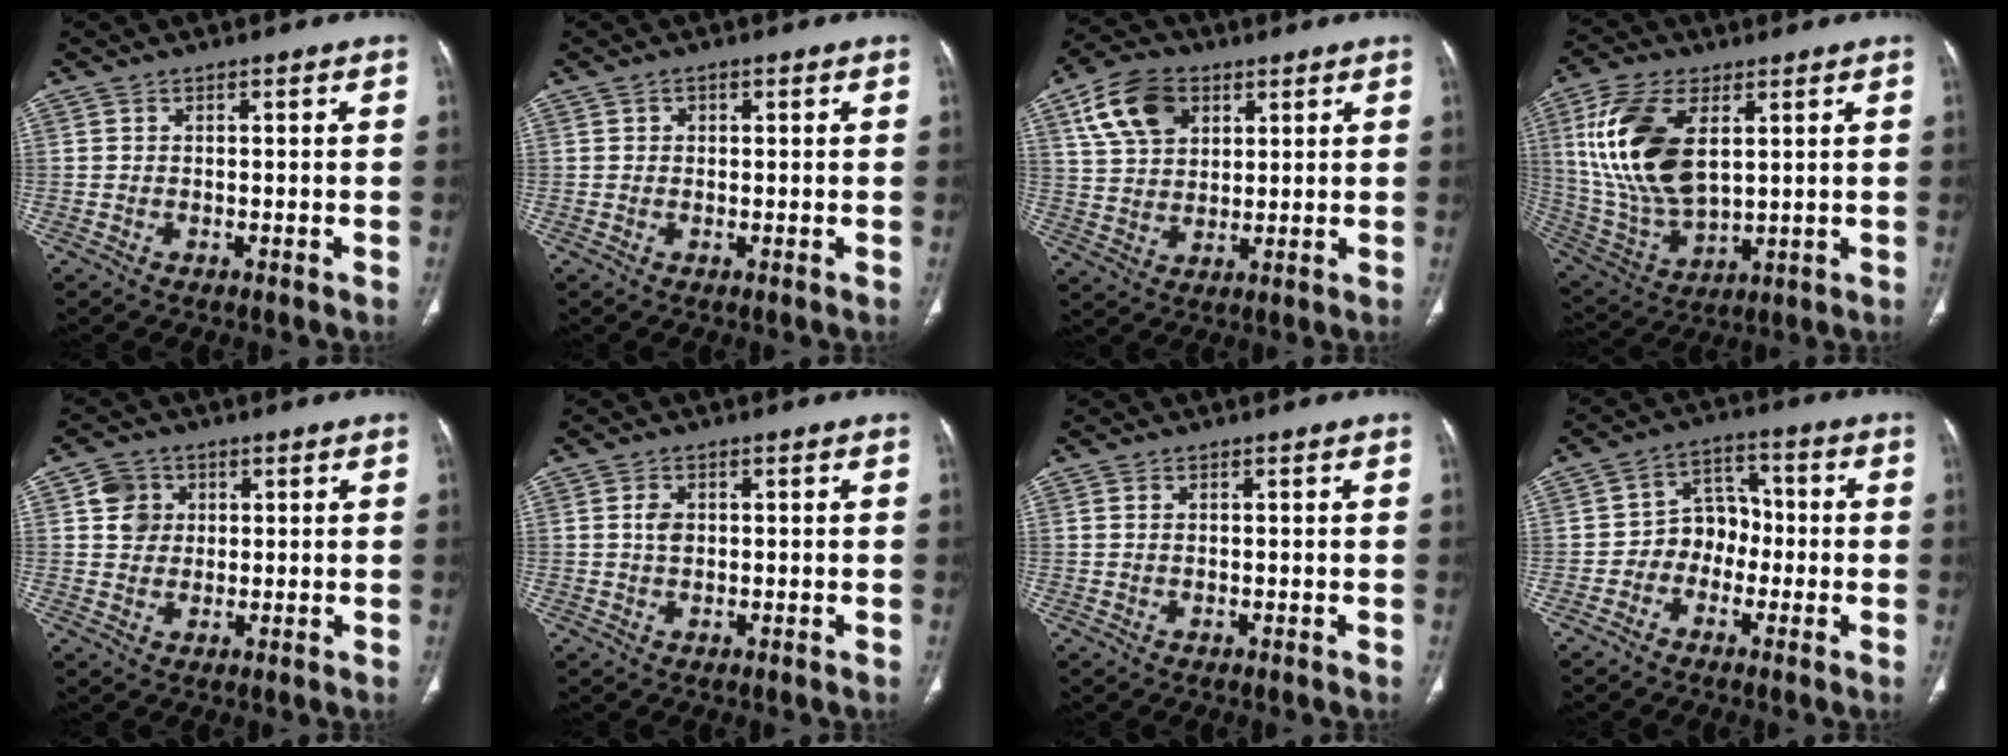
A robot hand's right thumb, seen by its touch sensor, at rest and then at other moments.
{"total": 1.0, "force": [0.3, 0.8, 0.4], "torque": [0.000, 0.001, 0.004]}
{"total": 11.7, "force": [5.3, 7.8, 7.0], "torque": [-0.114, -0.007, 0.100]}
{"total": 18.7, "force": [5.0, 10.0, 15.0], "torque": [-0.302, -0.018, 0.105]}
{"total": 5.0, "force": [1.5, 4.6, 1.5], "torque": [-0.005, -0.001, 0.026]}
{"total": 2.4, "force": [0.4, 1.7, 1.7], "torque": [-0.029, 0.000, 0.008]}
{"total": 0.6, "force": [0.2, 0.3, 0.4], "torque": [-0.011, 0.003, 0.004]}
{"total": 7.0, "force": [-1.8, 5.7, 3.6], "torque": [-0.018, 0.033, -0.044]}